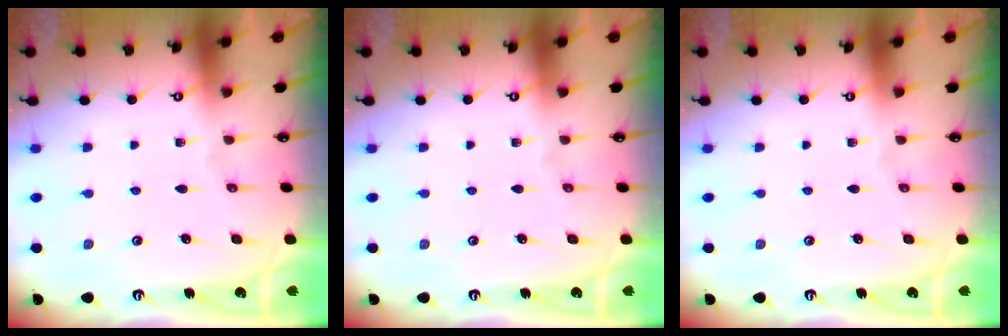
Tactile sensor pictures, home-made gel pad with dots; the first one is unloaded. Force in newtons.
{"total": 0.0}
{"total": 0.0}